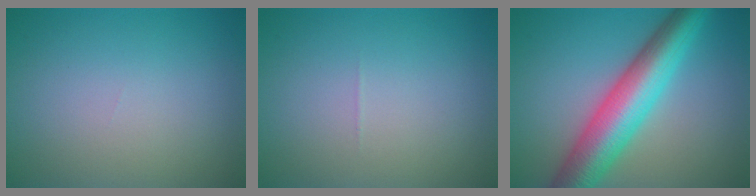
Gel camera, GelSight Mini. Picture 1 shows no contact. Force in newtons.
{"total": 0.0}
{"total": 9.0, "press": 9.0, "slide": 0.2}